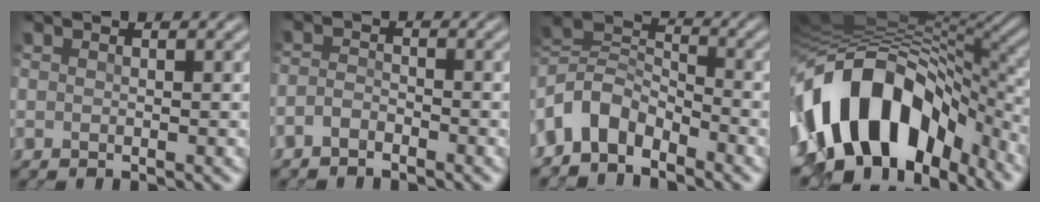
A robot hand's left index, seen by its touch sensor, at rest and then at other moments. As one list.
[{"total": 1.6, "force": [-1.3, 0.7, 0.7], "torque": [-0.014, 0.003, -0.030]}, {"total": 6.0, "force": [-3.7, 3.6, 3.1], "torque": [-0.056, 0.003, -0.088]}, {"total": 15.0, "force": [-5.2, 9.1, 10.8], "torque": [-0.186, 0.012, -0.095]}]